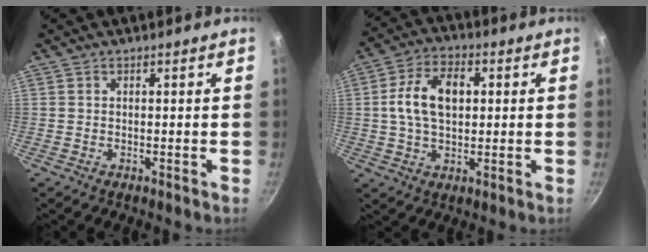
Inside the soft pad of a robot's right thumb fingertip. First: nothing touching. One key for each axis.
{"total": 11.2, "fx": 1.6, "fy": 7.1, "fz": 8.5, "tx": -0.135, "ty": 0.016, "tz": 0.019}